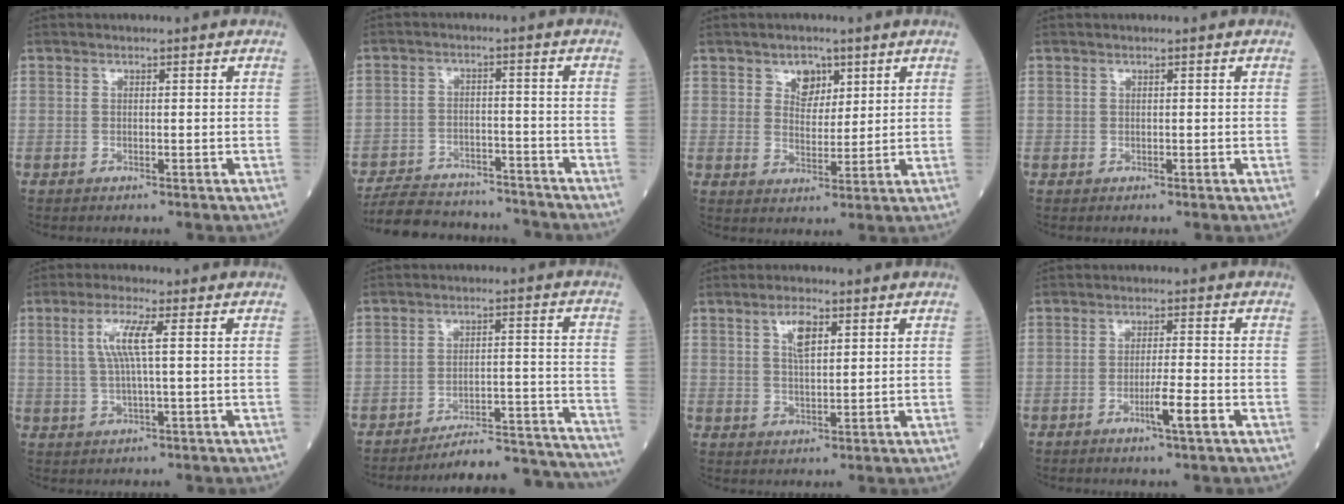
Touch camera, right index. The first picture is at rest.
{"total": 14.5, "force": [-13.6, 3.7, 3.5], "torque": [-0.066, 0.014, -0.195]}
{"total": 4.3, "force": [2.5, 2.9, 2.1], "torque": [-0.031, 0.004, 0.046]}
{"total": 0.0}
{"total": 5.4, "force": [1.3, 0.0, 5.2], "torque": [-0.111, 0.008, 0.031]}
{"total": 17.6, "force": [-17.5, 0.2, 2.4], "torque": [-0.004, 0.026, -0.228]}
{"total": 4.4, "force": [2.0, 1.4, 3.7], "torque": [-0.072, 0.003, 0.039]}
{"total": 4.1, "force": [-1.8, -0.4, 3.7], "torque": [-0.065, -0.006, -0.031]}